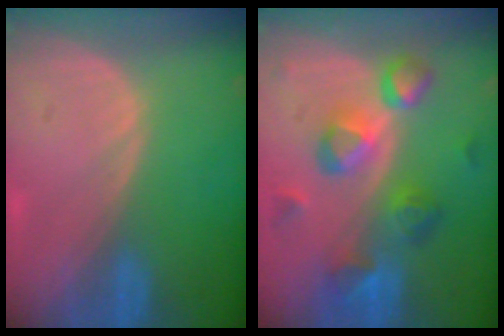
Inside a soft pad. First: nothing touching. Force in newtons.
{"total": 9.2, "press": 8.3, "slide": 4.0}